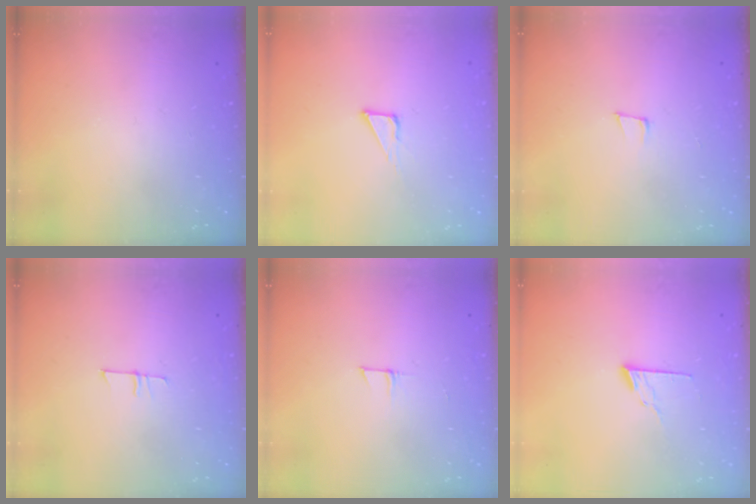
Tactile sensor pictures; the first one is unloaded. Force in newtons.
{"total": 3.5, "press": 3.5, "slide": 0.2}
{"total": 6.7, "press": 5.8, "slide": 3.2}
{"total": 5.3, "press": 5.3, "slide": 0.4}
{"total": 3.9, "press": 3.9, "slide": 0.3}
{"total": 7.4, "press": 7.4, "slide": 0.6}